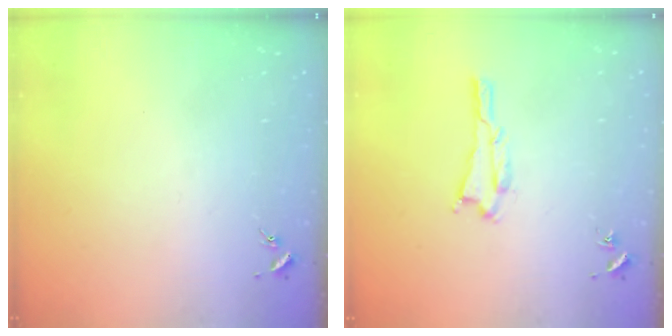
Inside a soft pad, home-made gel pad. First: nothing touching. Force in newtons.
{"total": 1.1, "press": 1.1, "slide": 0.1}